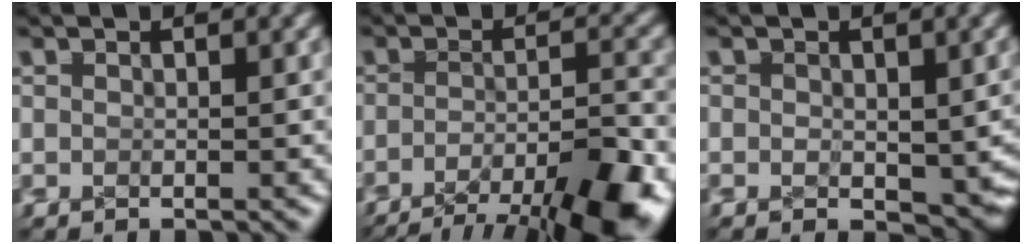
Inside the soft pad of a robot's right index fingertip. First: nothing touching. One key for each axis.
{"total": 11.0, "fx": -7.3, "fy": 5.1, "fz": 6.5, "tx": -0.071, "ty": -0.026, "tz": -0.109}
{"total": 2.3, "fx": -1.0, "fy": 1.2, "fz": 1.6, "tx": -0.024, "ty": -0.016, "tz": -0.011}